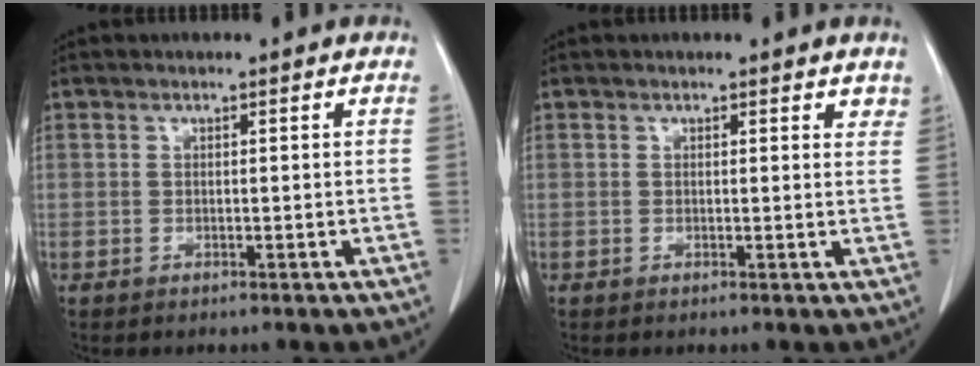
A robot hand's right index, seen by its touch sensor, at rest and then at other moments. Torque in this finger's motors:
{"motor_torque": [0.02, 0.00, 0.00, 0.00]}